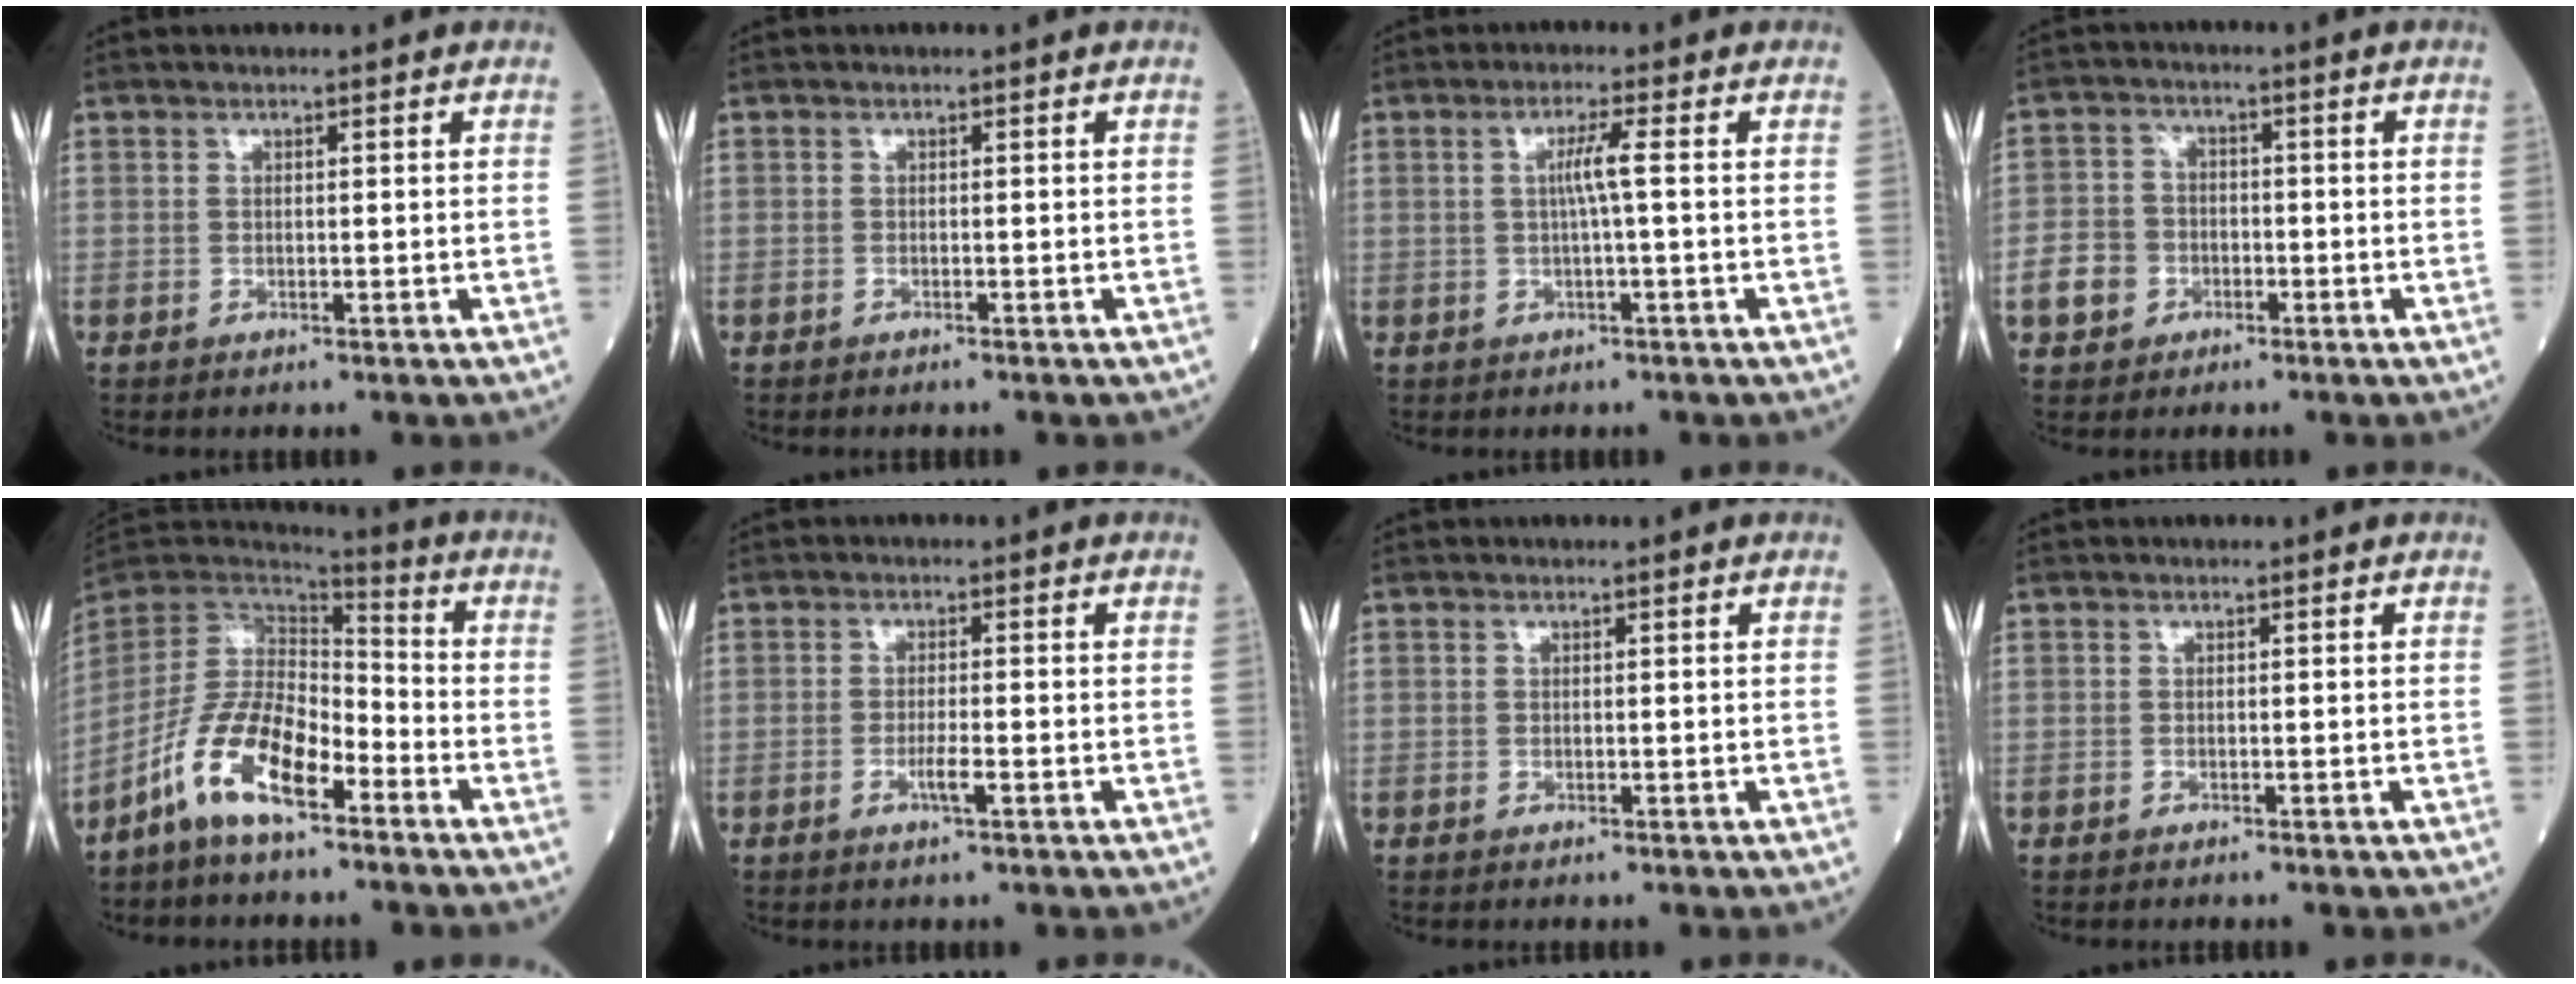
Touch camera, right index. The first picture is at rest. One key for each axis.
{"total": 1.0, "fx": -0.9, "fy": 0.2, "fz": 0.4, "tx": -0.009, "ty": -0.001, "tz": -0.011}
{"total": 2.9, "fx": 0.3, "fy": -0.7, "fz": 2.7, "tx": -0.052, "ty": 0.004, "tz": 0.007}
{"total": 5.6, "fx": -2.3, "fy": 4.8, "fz": 1.9, "tx": -0.046, "ty": 0.015, "tz": -0.037}
{"total": 12.0, "fx": -6.4, "fy": 4.5, "fz": 9.1, "tx": -0.188, "ty": 0.006, "tz": -0.124}
{"total": 2.1, "fx": -0.8, "fy": 0.0, "fz": 2.0, "tx": -0.036, "ty": -0.002, "tz": -0.014}
{"total": 0.0}
{"total": 0.0}